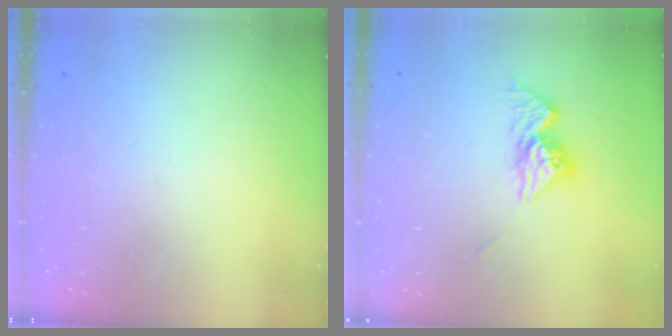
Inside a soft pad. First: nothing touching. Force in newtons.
{"total": 10.7, "press": 10.6, "slide": 0.9}